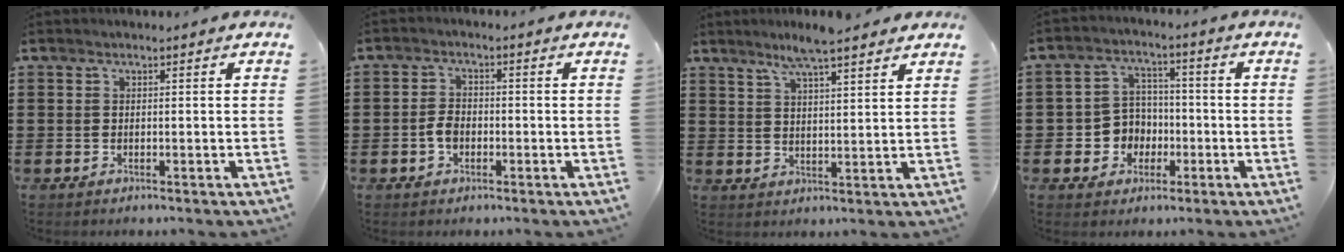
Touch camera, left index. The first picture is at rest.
{"total": 2.8, "force": [-0.9, 1.9, 1.9], "torque": [-0.045, 0.001, -0.020]}
{"total": 5.8, "force": [4.8, 0.0, 3.2], "torque": [-0.076, -0.010, 0.084]}
{"total": 5.5, "force": [-1.6, 5.1, 1.3], "torque": [-0.041, 0.016, -0.029]}